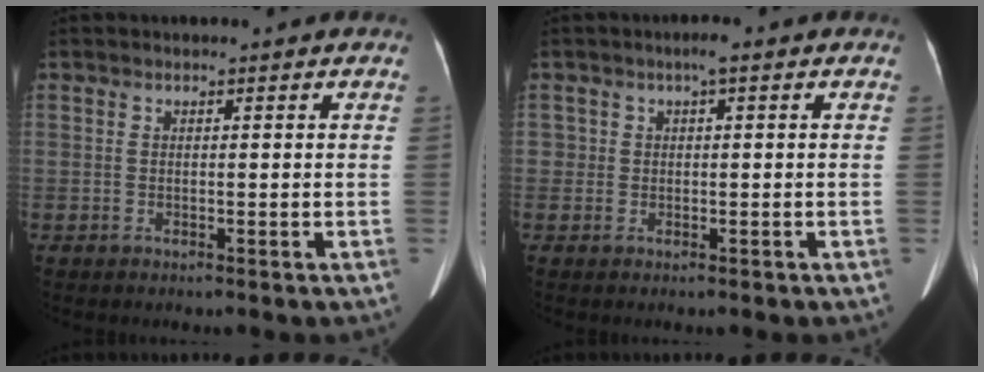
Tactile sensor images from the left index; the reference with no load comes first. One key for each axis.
{"total": 1.4, "fx": 0.1, "fy": 1.1, "fz": 0.8, "tx": -0.009, "ty": 0.008, "tz": -0.002}